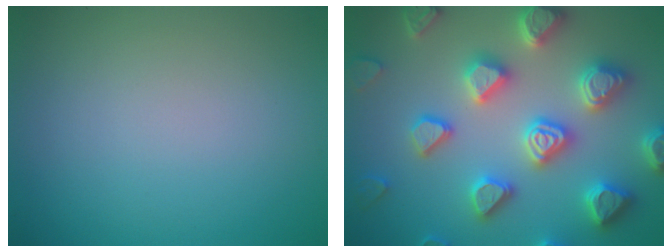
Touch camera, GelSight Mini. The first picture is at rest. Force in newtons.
{"total": 7.3, "press": 7.1, "slide": 1.7}